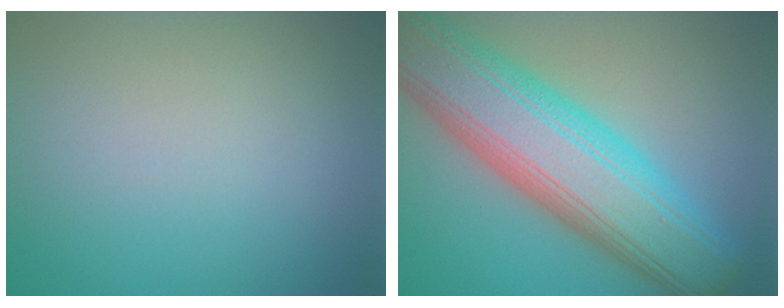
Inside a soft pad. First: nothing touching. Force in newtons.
{"total": 12.3, "press": 12.3, "slide": 0.3}